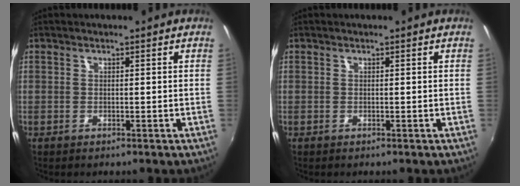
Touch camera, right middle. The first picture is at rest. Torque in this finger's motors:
{"motor_torque": [0.14, 0.01, 0.01, 0.00]}